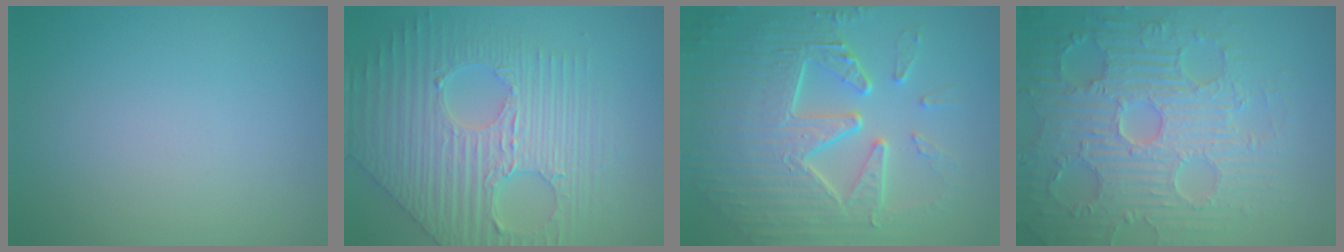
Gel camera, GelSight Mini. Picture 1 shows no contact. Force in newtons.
{"total": 6.4, "press": 5.5, "slide": 3.3}
{"total": 9.4, "press": 6.3, "slide": 6.9}
{"total": 8.4, "press": 6.4, "slide": 5.5}